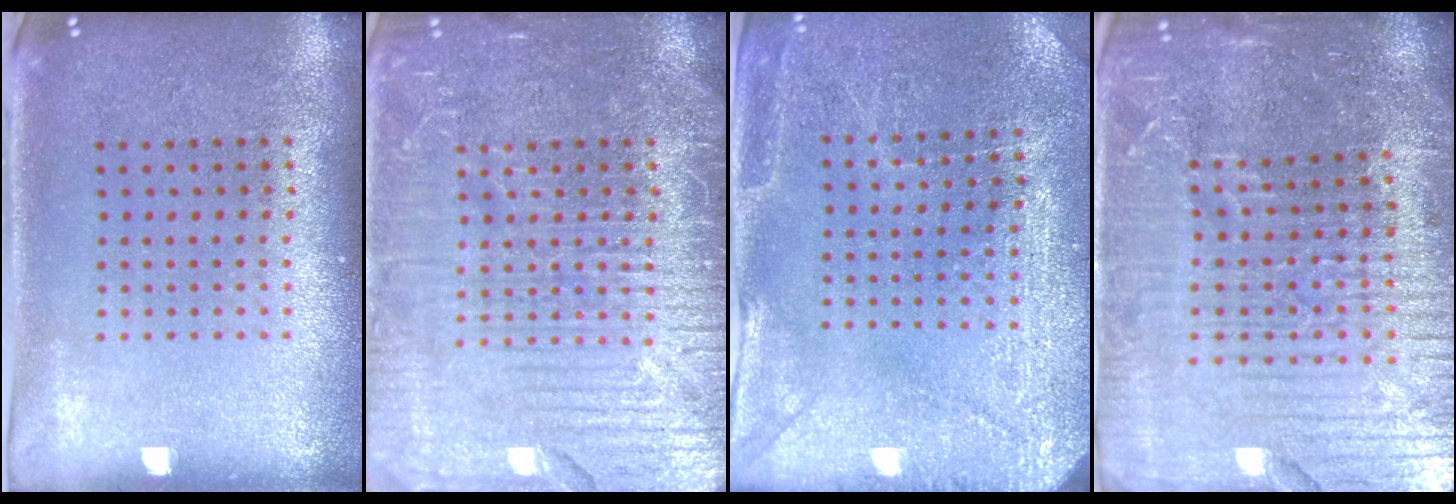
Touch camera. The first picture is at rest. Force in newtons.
{"total": 7.2, "press": 7.1, "slide": 0.9}
{"total": 2.8, "press": 2.8, "slide": 0.4}
{"total": 6.1, "press": 5.4, "slide": 2.8}